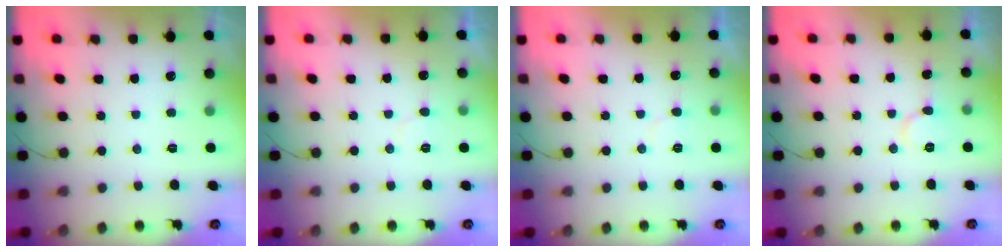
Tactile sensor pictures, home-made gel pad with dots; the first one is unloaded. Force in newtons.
{"total": 5.2, "press": 5.1, "slide": 0.4}
{"total": 5.2, "press": 5.1, "slide": 0.4}
{"total": 6.8, "press": 6.8, "slide": 0.7}